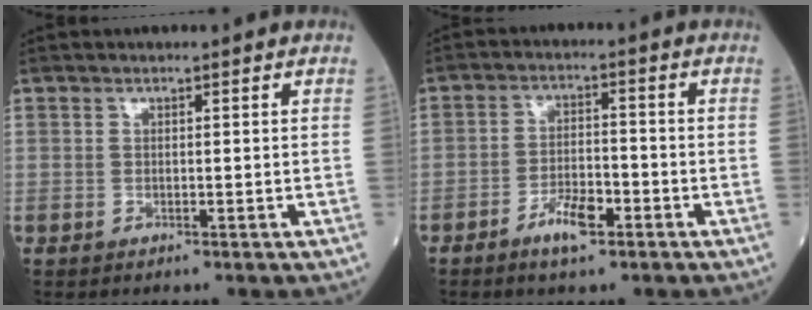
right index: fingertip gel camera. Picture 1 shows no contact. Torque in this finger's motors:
{"motor_torque": [-0.11, -0.13, -0.02, 0.01]}